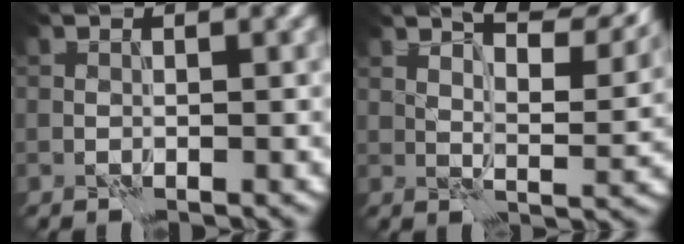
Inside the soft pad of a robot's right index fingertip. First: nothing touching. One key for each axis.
{"total": 8.1, "fx": 5.9, "fy": 2.2, "fz": 5.1, "tx": -0.069, "ty": 0.003, "tz": 0.077}